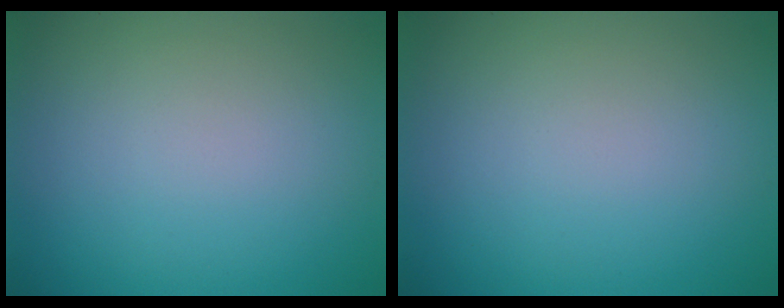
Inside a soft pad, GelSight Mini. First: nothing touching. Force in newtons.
{"total": 0.0}